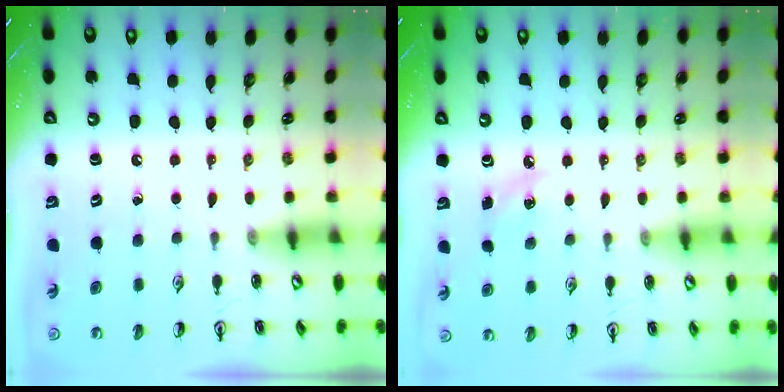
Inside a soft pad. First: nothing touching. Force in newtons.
{"total": 4.5, "press": 4.2, "slide": 1.6}